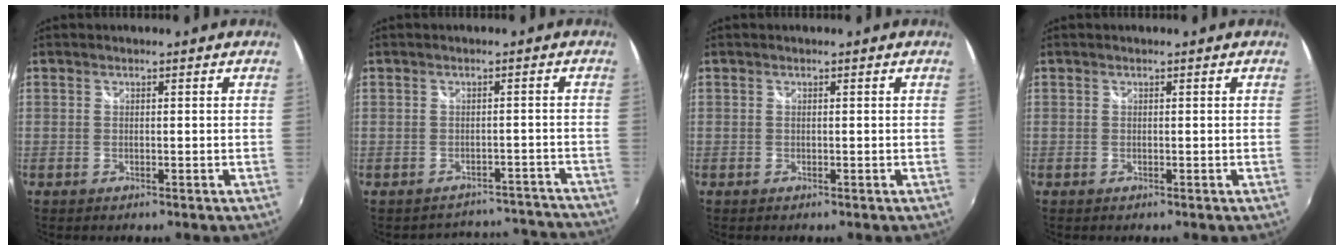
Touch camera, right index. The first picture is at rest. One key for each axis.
{"total": 11.6, "fx": -10.7, "fy": 4.4, "fz": 0.4, "tx": 0.000, "ty": 0.053, "tz": -0.121}
{"total": 0.0}
{"total": 0.0}